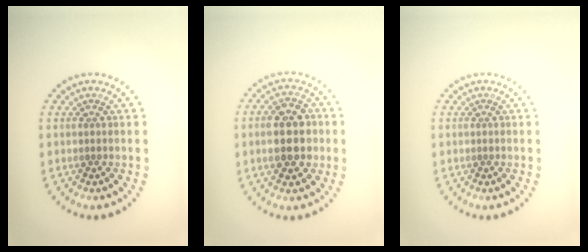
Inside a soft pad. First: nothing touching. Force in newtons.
{"total": 5.5, "press": 5.4, "slide": 0.4}
{"total": 0.0}